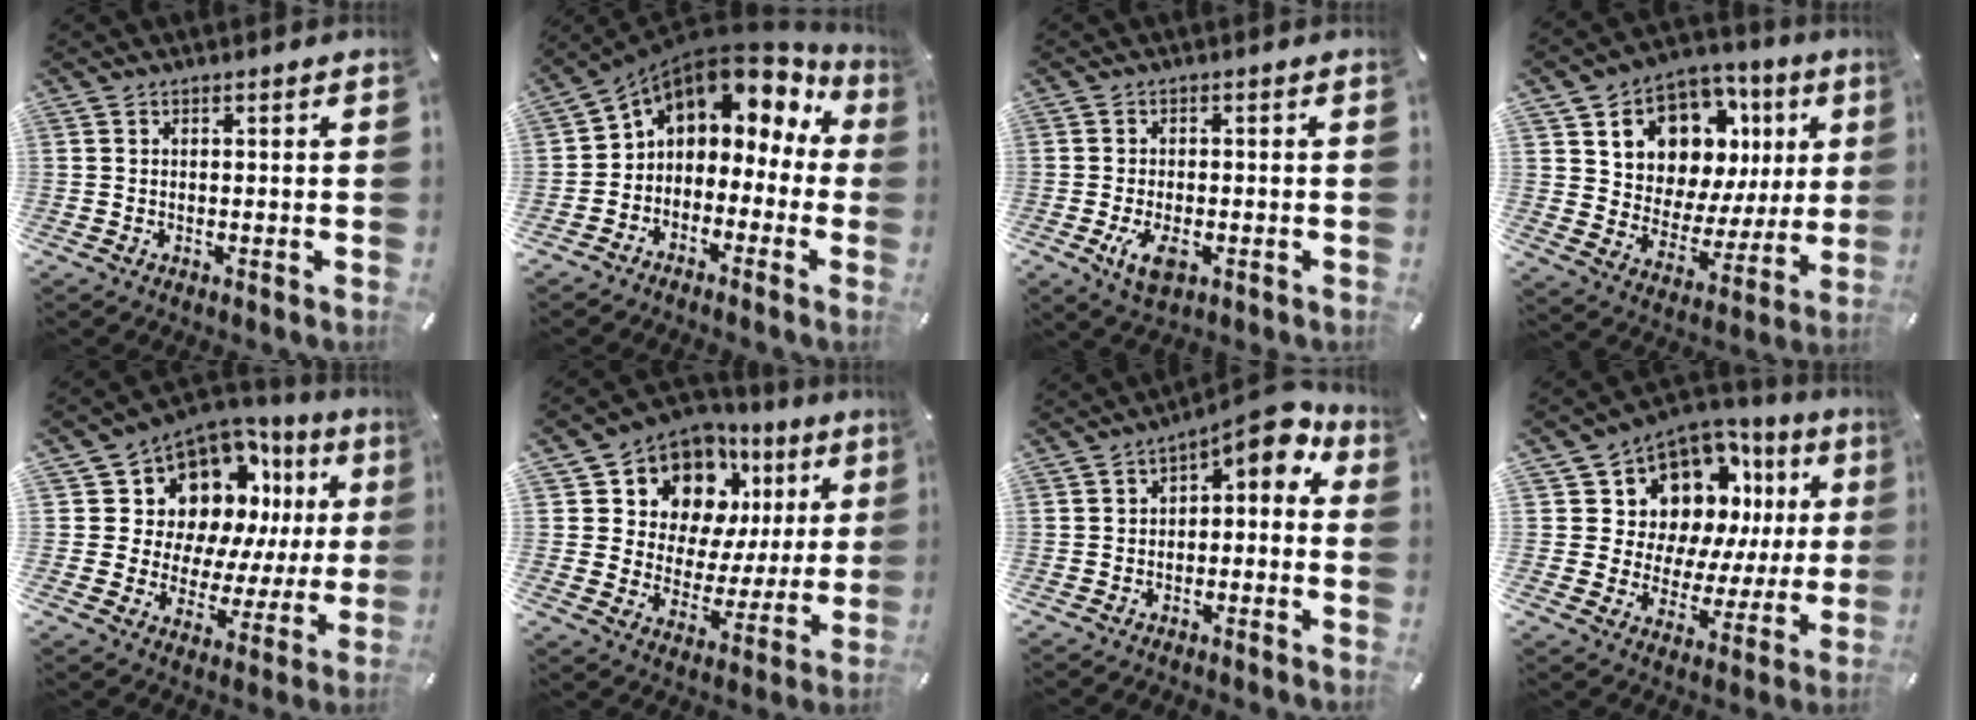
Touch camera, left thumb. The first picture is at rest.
{"total": 7.4, "force": [4.3, 5.6, 2.4], "torque": [-0.051, -0.044, 0.074]}
{"total": 5.4, "force": [-1.9, 3.1, 4.1], "torque": [-0.091, -0.005, -0.039]}
{"total": 10.6, "force": [6.5, 7.9, 2.7], "torque": [-0.049, -0.070, 0.118]}
{"total": 12.4, "force": [7.2, 9.1, 4.4], "torque": [-0.075, -0.078, 0.129]}
{"total": 12.1, "force": [7.9, 8.6, 3.4], "torque": [-0.067, -0.070, 0.145]}
{"total": 6.4, "force": [2.6, 3.1, 5.0], "torque": [-0.072, -0.019, 0.036]}
{"total": 11.1, "force": [6.9, 8.0, 3.1], "torque": [-0.055, -0.082, 0.124]}